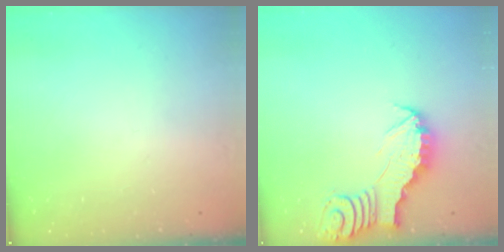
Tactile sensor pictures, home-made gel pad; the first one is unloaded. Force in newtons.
{"total": 3.0, "press": 3.0, "slide": 0.3}